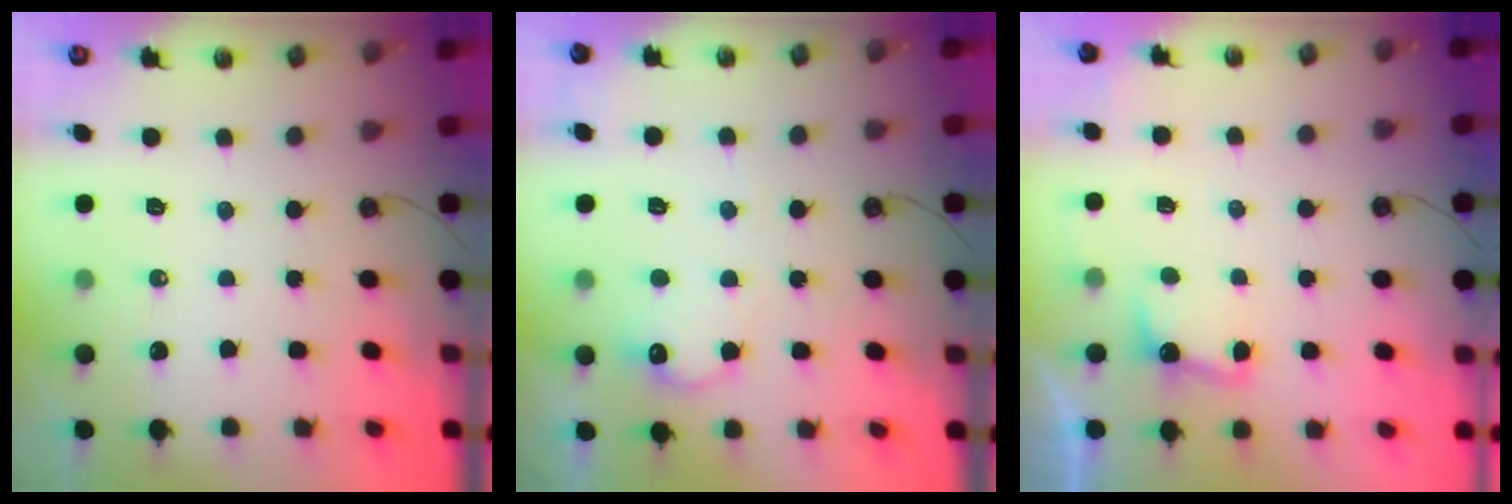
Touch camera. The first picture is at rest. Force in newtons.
{"total": 12.7, "press": 12.7, "slide": 0.5}
{"total": 4.3, "press": 4.2, "slide": 1.1}